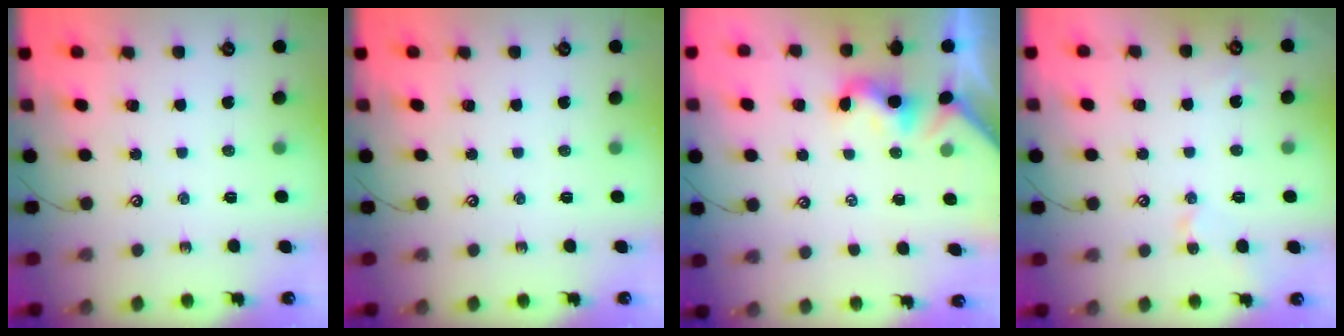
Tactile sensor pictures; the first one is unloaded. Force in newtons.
{"total": 0.0}
{"total": 2.0, "press": 2.0, "slide": 0.5}
{"total": 2.6, "press": 2.6, "slide": 0.1}